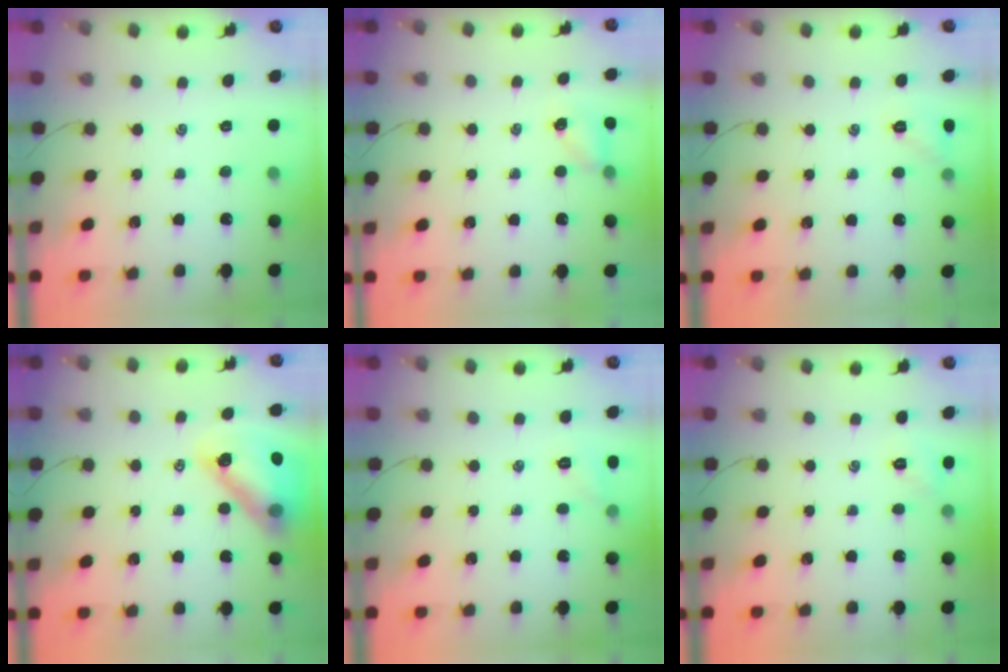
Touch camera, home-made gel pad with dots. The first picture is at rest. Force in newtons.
{"total": 4.7, "press": 4.5, "slide": 1.2}
{"total": 5.7, "press": 5.4, "slide": 1.6}
{"total": 14.8, "press": 14.3, "slide": 4.1}
{"total": 5.1, "press": 4.9, "slide": 1.4}
{"total": 2.6, "press": 2.6, "slide": 0.6}